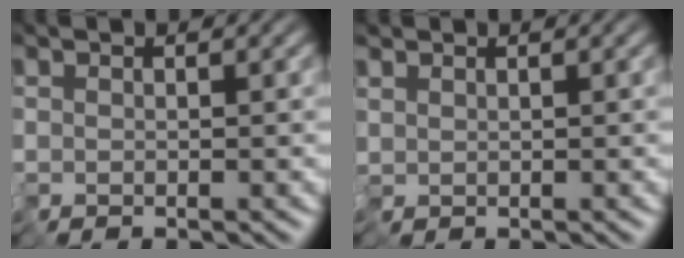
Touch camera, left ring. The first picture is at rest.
{"total": 0.9, "force": [0.6, 0.6, -0.3], "torque": [0.003, 0.004, 0.015]}